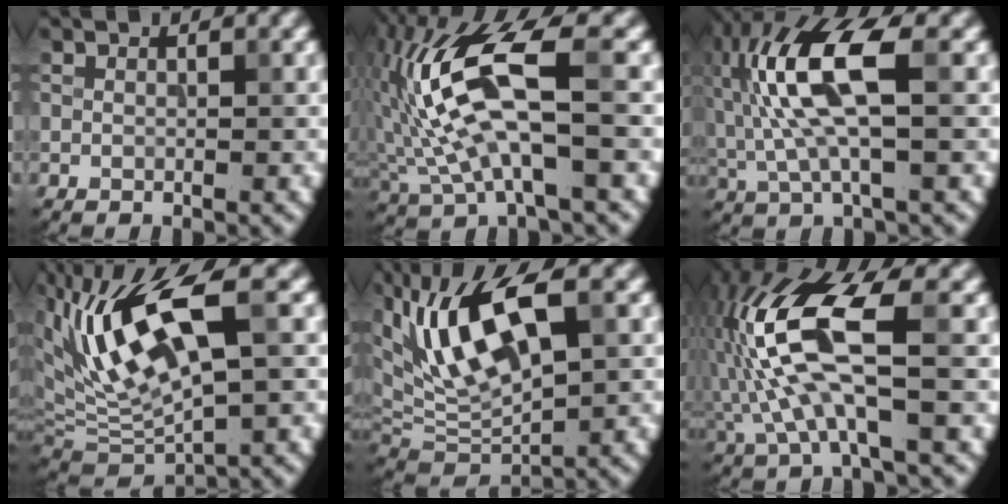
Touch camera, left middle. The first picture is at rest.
{"total": 10.9, "force": [1.1, 3.8, 10.2], "torque": [-0.217, 0.011, 0.019]}
{"total": 9.1, "force": [1.2, 3.0, 8.5], "torque": [-0.186, 0.013, 0.019]}
{"total": 11.1, "force": [2.9, 3.9, 10.0], "torque": [-0.198, 0.003, 0.056]}
{"total": 10.4, "force": [3.3, 4.3, 8.9], "torque": [-0.168, 0.009, 0.056]}
{"total": 8.8, "force": [0.0, 3.0, 8.3], "torque": [-0.182, 0.016, 0.001]}